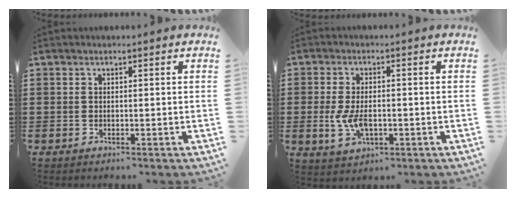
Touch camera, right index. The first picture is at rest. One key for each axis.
{"total": 5.4, "fx": -0.9, "fy": 2.7, "fz": 4.5, "tx": -0.111, "ty": -0.008, "tz": -0.020}